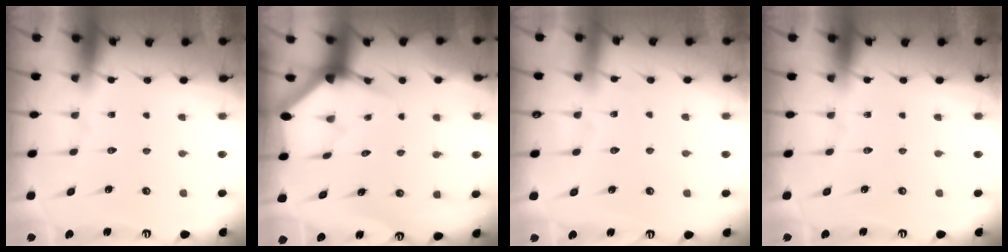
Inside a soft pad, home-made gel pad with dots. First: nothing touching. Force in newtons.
{"total": 3.5, "press": 3.5, "slide": 0.1}
{"total": 2.8, "press": 2.8, "slide": 0.4}
{"total": 0.0}